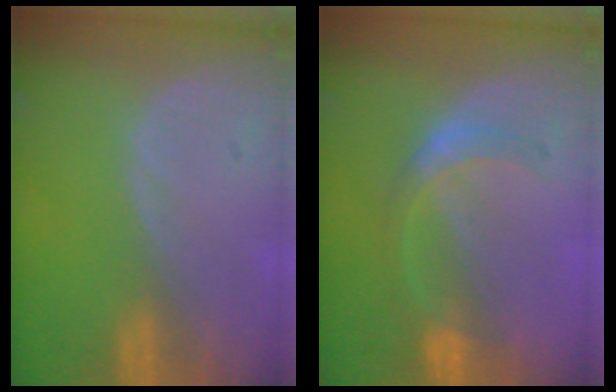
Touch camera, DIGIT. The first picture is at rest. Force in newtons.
{"total": 5.3, "press": 5.0, "slide": 1.9}